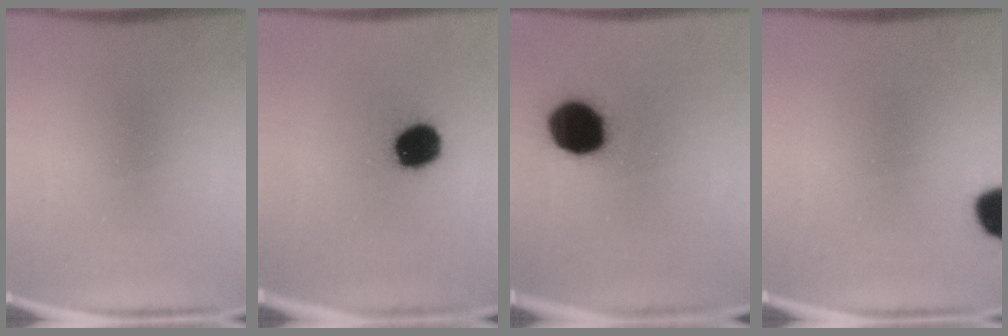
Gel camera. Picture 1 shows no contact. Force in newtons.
{"total": 11.8}
{"total": 17.2}
{"total": 8.6}